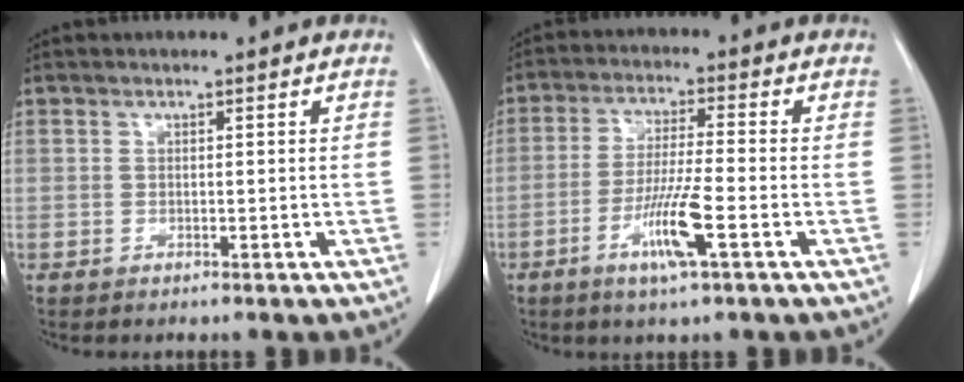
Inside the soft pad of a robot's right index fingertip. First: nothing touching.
{"total": 8.2, "force": [-3.5, -0.1, 7.4], "torque": [-0.143, -0.012, -0.065]}